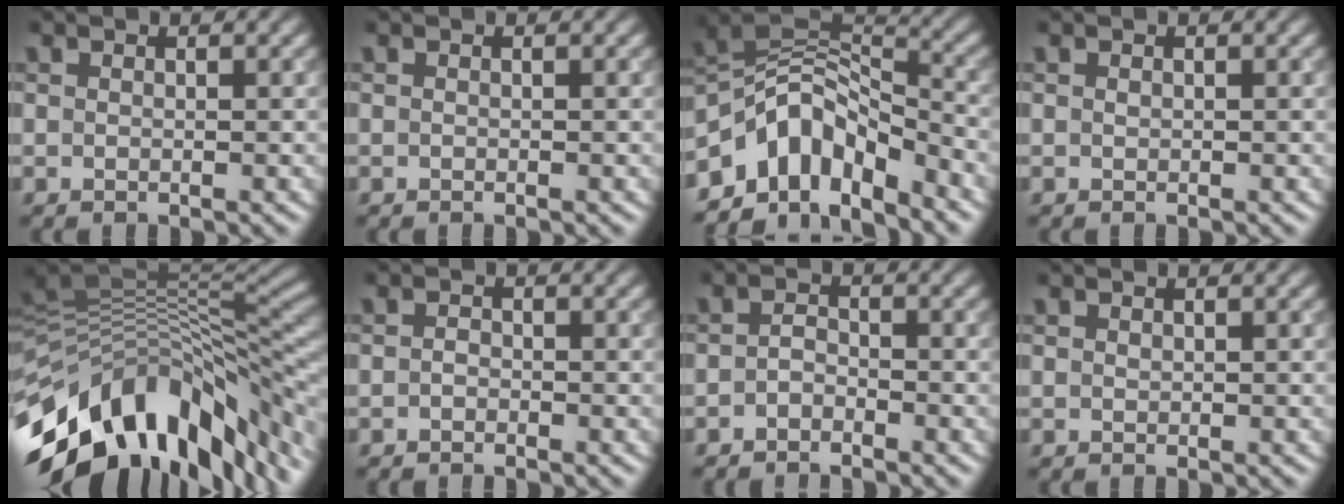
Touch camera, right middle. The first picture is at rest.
{"total": 0.0}
{"total": 8.2, "force": [-5.2, 4.1, 4.9], "torque": [-0.066, 0.007, -0.107]}
{"total": 0.0}
{"total": 14.0, "force": [-5.2, 6.9, 11.0], "torque": [-0.191, 0.006, -0.089]}
{"total": 0.7, "force": [-0.5, 0.5, 0.3], "torque": [-0.006, -0.001, -0.010]}
{"total": 1.4, "force": [-1.1, 0.6, 0.6], "torque": [-0.010, 0.004, -0.026]}
{"total": 0.0}